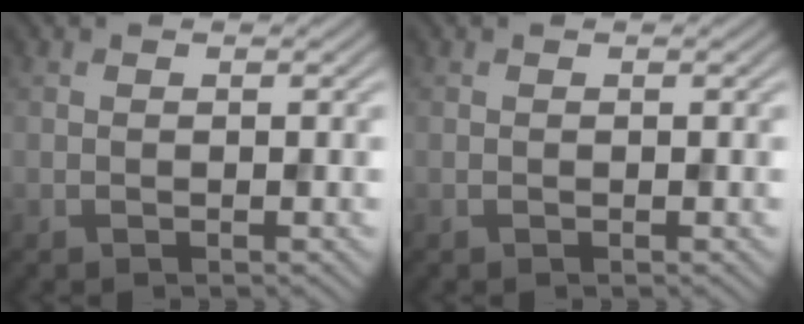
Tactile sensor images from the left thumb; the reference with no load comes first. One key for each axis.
{"total": 0.0}